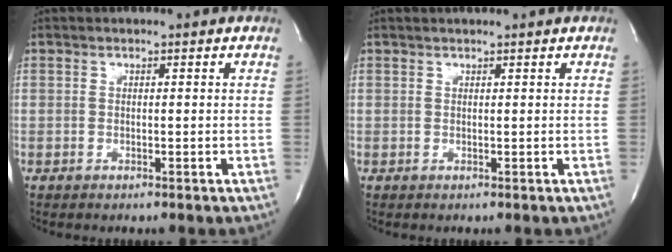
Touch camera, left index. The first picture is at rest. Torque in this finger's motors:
{"motor_torque": [0.84, -0.98, -0.03, -0.01]}